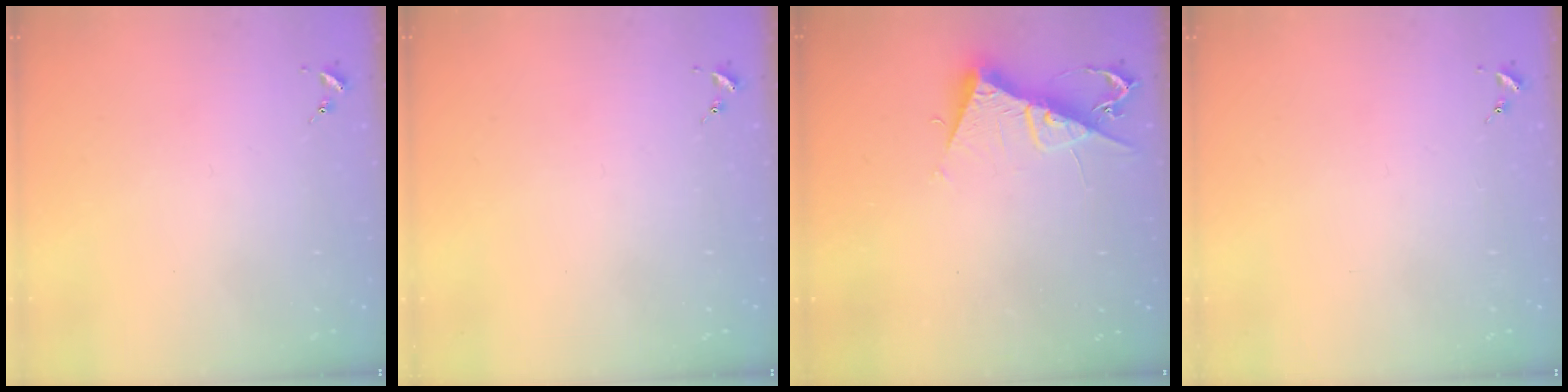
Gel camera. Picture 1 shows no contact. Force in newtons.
{"total": 0.0}
{"total": 10.3, "press": 10.3, "slide": 0.6}
{"total": 0.0}